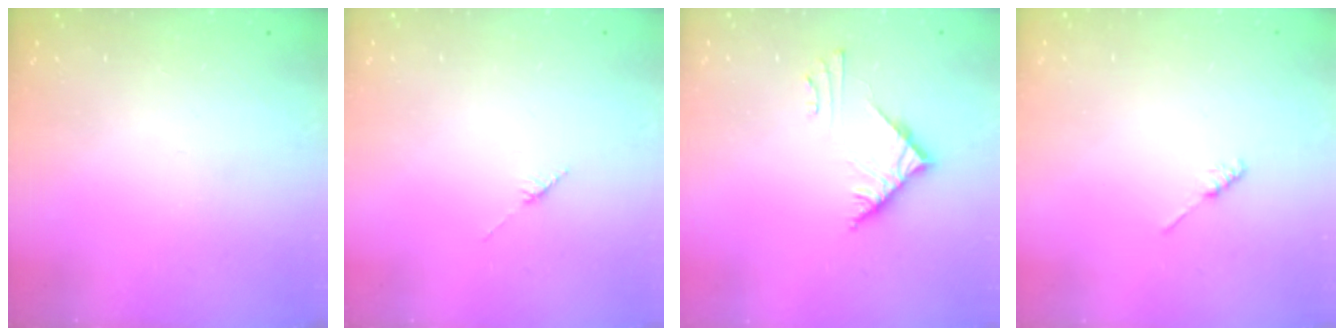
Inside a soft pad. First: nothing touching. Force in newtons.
{"total": 2.8, "press": 2.8, "slide": 0.4}
{"total": 5.2, "press": 5.2, "slide": 0.5}
{"total": 1.2, "press": 1.1, "slide": 0.3}